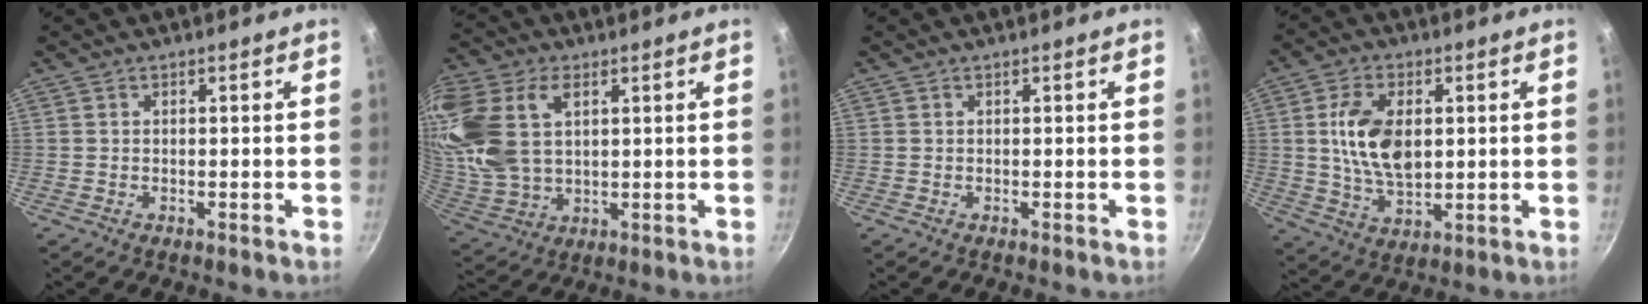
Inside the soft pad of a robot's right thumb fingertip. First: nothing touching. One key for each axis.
{"total": 20.9, "fx": 6.5, "fy": 13.8, "fz": 14.3, "tx": -0.319, "ty": 0.000, "tz": 0.132}
{"total": 0.0}
{"total": 12.0, "fx": 1.7, "fy": 7.0, "fz": 9.6, "tx": -0.162, "ty": -0.009, "tz": 0.035}